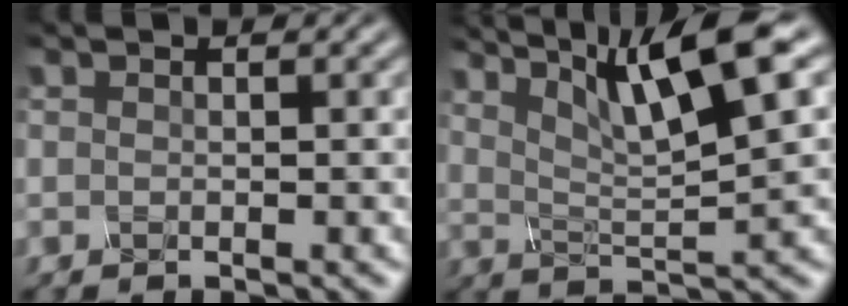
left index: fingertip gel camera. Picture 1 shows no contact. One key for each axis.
{"total": 7.8, "fx": 4.6, "fy": 0.8, "fz": 6.3, "tx": -0.102, "ty": 0.018, "tz": 0.101}